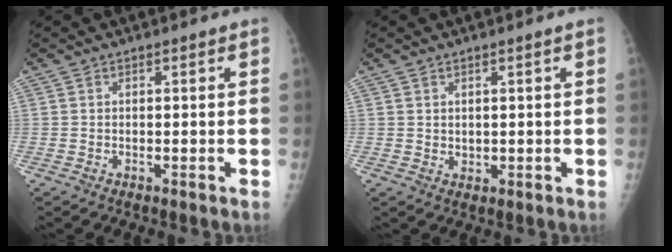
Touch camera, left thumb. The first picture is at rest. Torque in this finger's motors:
{"motor_torque": [-0.36, 0.14, 0.09, -0.08, 0.03]}